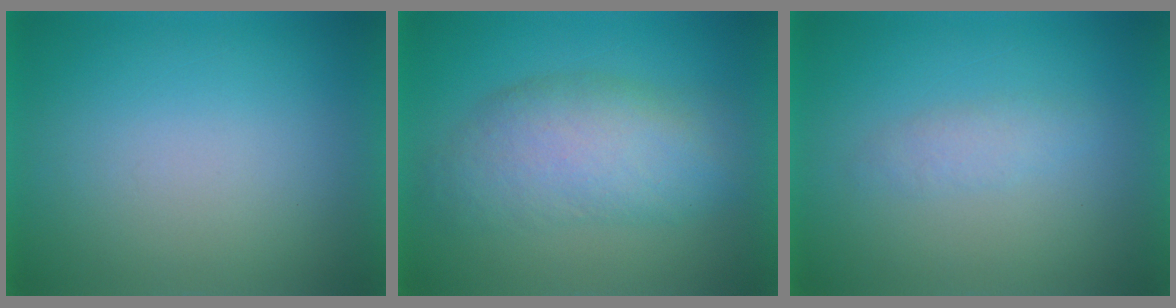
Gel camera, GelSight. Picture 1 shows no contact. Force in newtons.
{"total": 7.1}
{"total": 1.9}